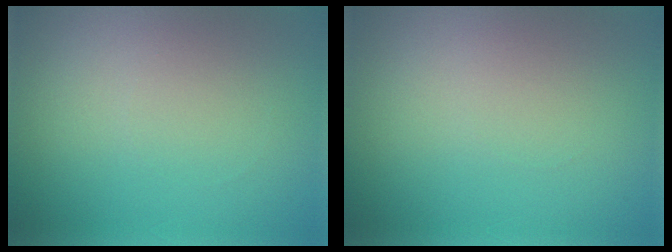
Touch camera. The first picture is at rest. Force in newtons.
{"total": 0.0}